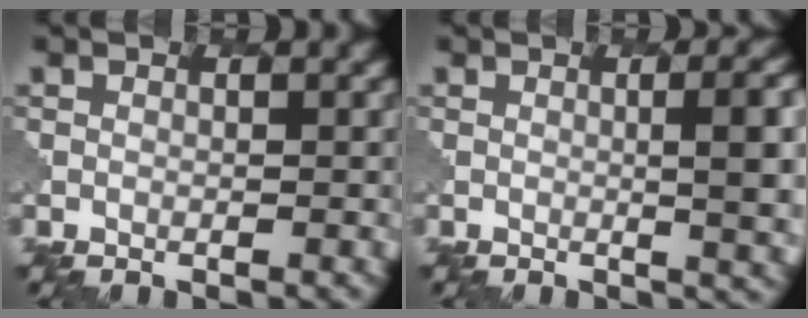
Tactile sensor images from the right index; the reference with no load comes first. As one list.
[{"total": 7.5, "force": [0.7, 2.7, 7.0], "torque": [-0.061, 0.005, 0.005]}]